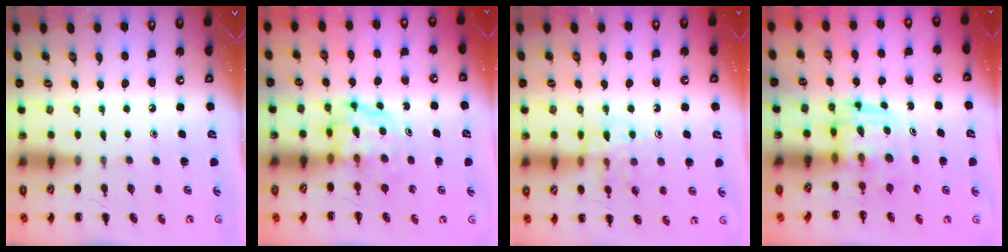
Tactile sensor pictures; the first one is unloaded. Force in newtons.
{"total": 4.0, "press": 4.0, "slide": 0.4}
{"total": 12.4, "press": 12.4, "slide": 0.9}
{"total": 3.0, "press": 3.0, "slide": 0.3}